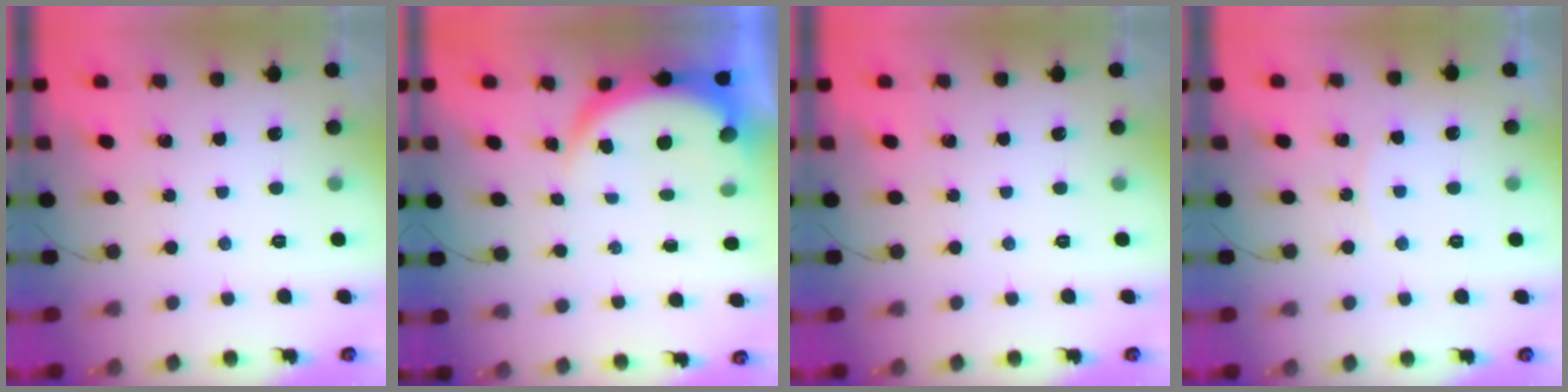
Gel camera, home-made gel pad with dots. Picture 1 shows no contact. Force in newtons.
{"total": 6.3, "press": 6.2, "slide": 1.0}
{"total": 0.0}
{"total": 3.0, "press": 3.0, "slide": 0.5}